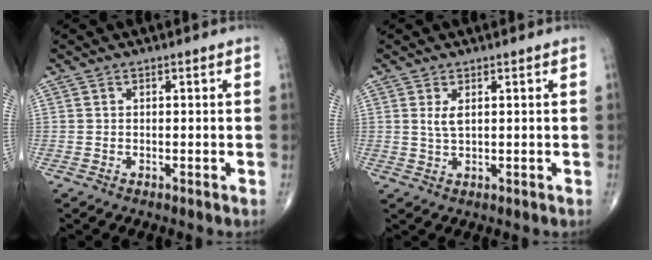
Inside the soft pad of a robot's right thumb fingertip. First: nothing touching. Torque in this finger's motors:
{"motor_torque": [-0.29, 0.22, 0.38, 0.16, 0.01]}